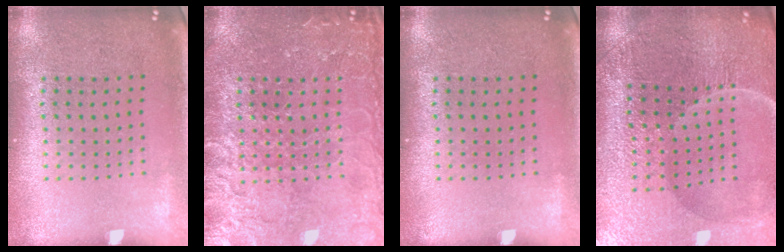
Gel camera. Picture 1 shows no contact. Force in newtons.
{"total": 4.1, "press": 4.0, "slide": 0.4}
{"total": 0.0}
{"total": 4.2, "press": 4.1, "slide": 0.7}